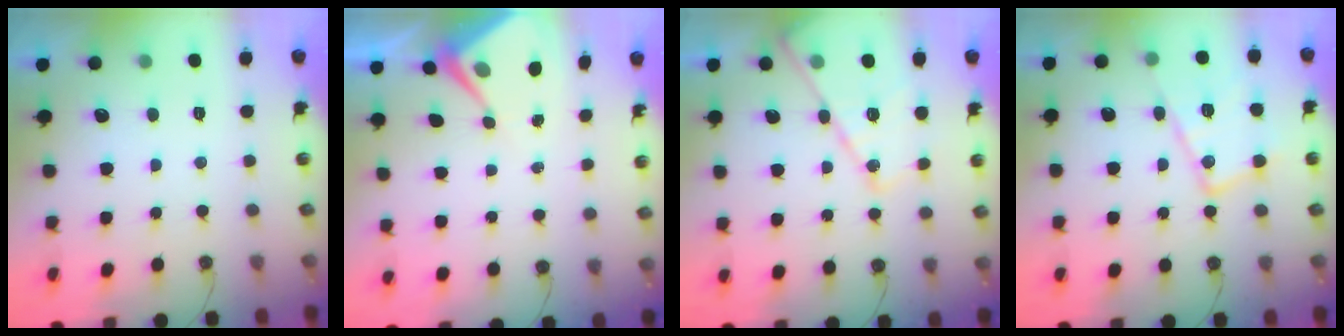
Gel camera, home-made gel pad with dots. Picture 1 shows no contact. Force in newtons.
{"total": 5.3, "press": 5.3, "slide": 0.6}
{"total": 16.2, "press": 16.2, "slide": 1.2}
{"total": 16.1, "press": 16.1, "slide": 1.2}